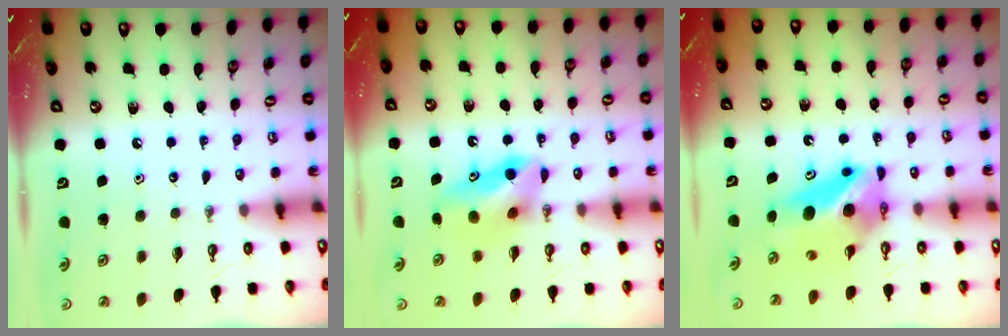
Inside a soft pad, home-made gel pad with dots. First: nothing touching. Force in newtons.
{"total": 8.3, "press": 8.1, "slide": 1.8}
{"total": 9.2, "press": 6.0, "slide": 6.9}